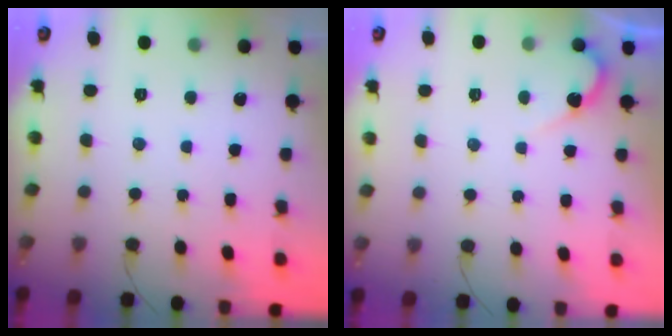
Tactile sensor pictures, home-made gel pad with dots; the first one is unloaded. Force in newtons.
{"total": 3.6, "press": 3.6, "slide": 0.2}